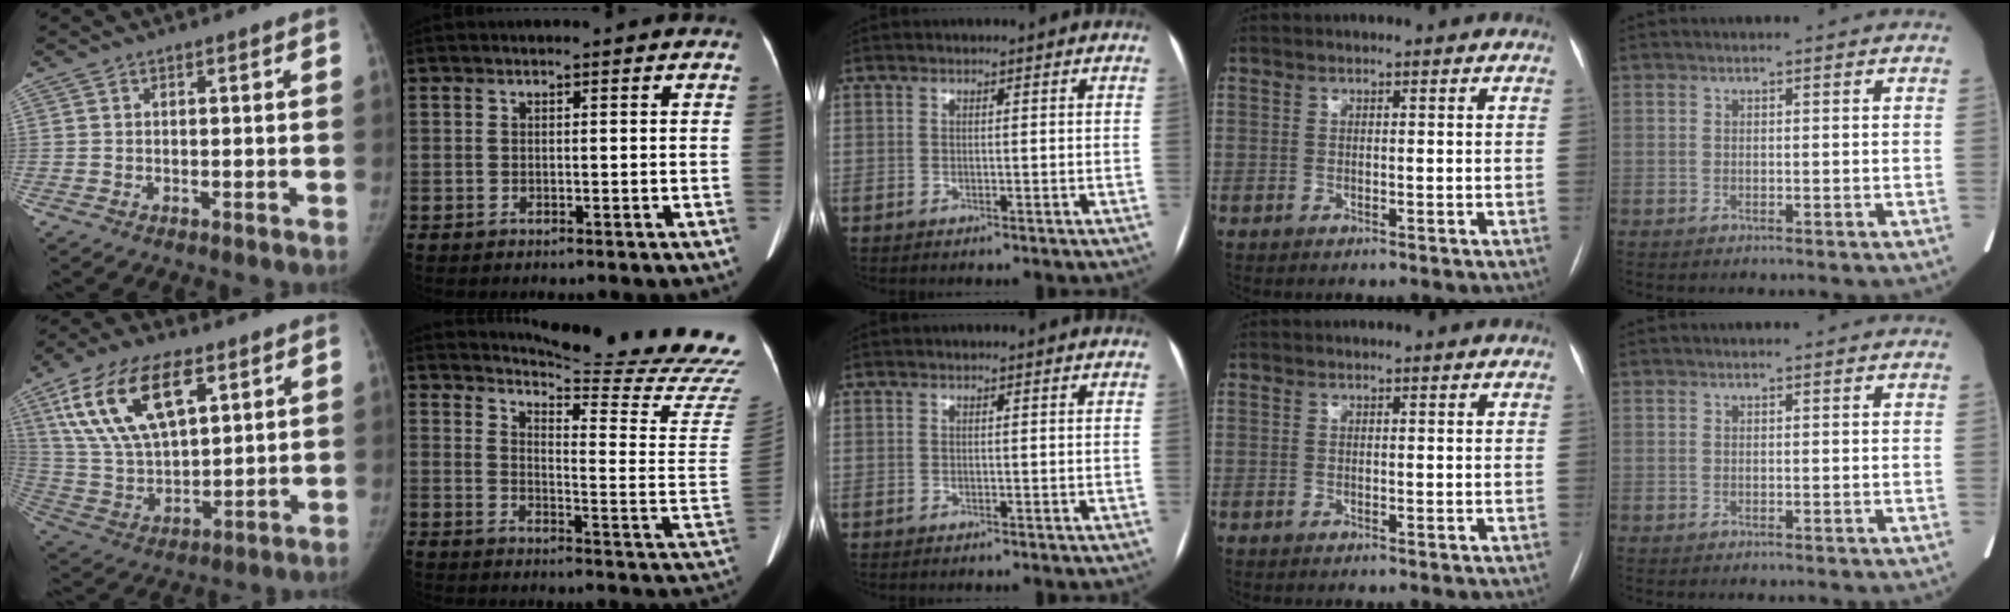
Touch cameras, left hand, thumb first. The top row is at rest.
{"thumb": {"total": 20.2, "force": [9.1, 10.0, 14.9], "torque": [-0.261, -0.024, 0.174]}, "index": {"total": 22.5, "force": [21.7, -1.0, 6.0], "torque": [-0.093, -0.161, 0.248]}}